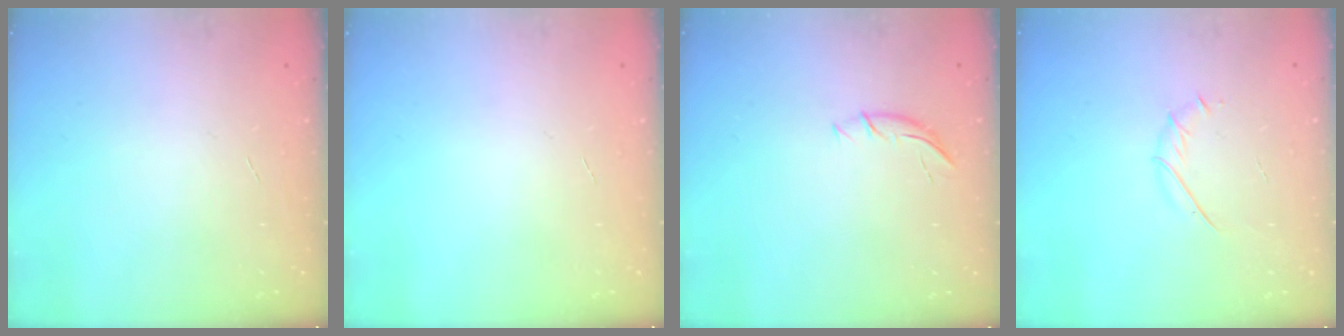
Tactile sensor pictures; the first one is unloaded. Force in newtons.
{"total": 0.0}
{"total": 5.8, "press": 5.7, "slide": 1.0}
{"total": 2.7, "press": 2.6, "slide": 0.8}